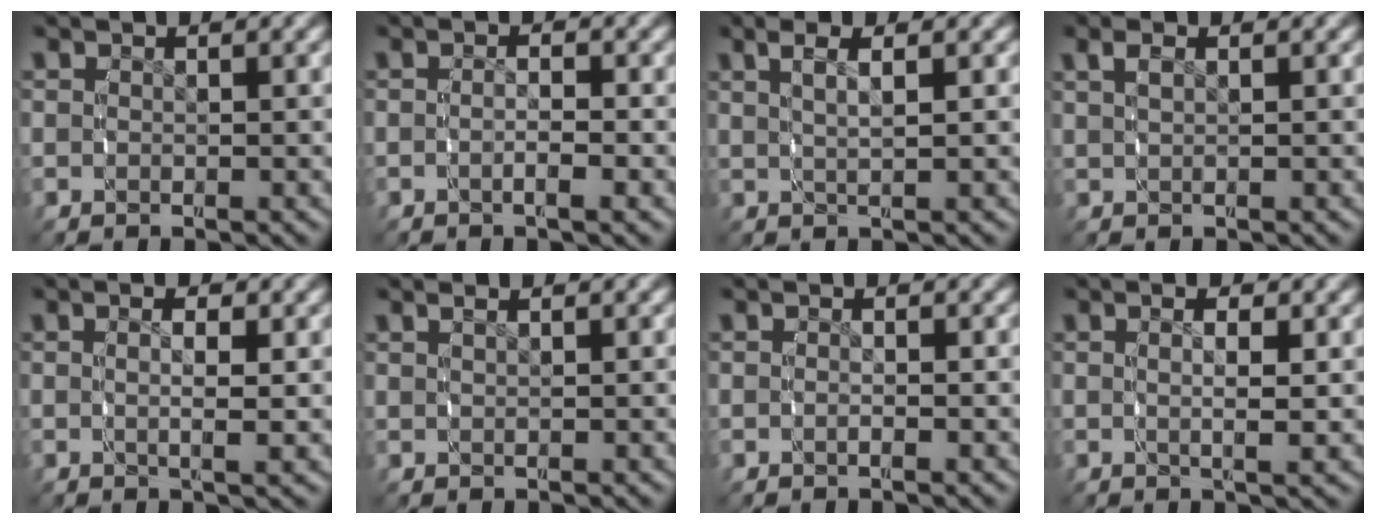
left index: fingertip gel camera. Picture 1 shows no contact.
{"total": 1.9, "force": [-1.0, 0.2, 1.7], "torque": [-0.029, -0.003, -0.015]}
{"total": 3.3, "force": [1.8, 0.6, 2.7], "torque": [-0.039, 0.006, 0.034]}
{"total": 1.1, "force": [0.7, -0.2, 0.8], "torque": [-0.018, -0.001, 0.021]}
{"total": 2.3, "force": [0.3, 0.1, 2.3], "torque": [-0.030, -0.005, 0.005]}
{"total": 1.0, "force": [0.6, -0.6, 0.6], "torque": [-0.003, 0.003, 0.015]}
{"total": 0.6, "force": [-0.4, 0.1, 0.4], "torque": [-0.013, -0.001, -0.007]}
{"total": 2.6, "force": [0.6, 0.1, 2.5], "torque": [-0.032, -0.003, 0.009]}